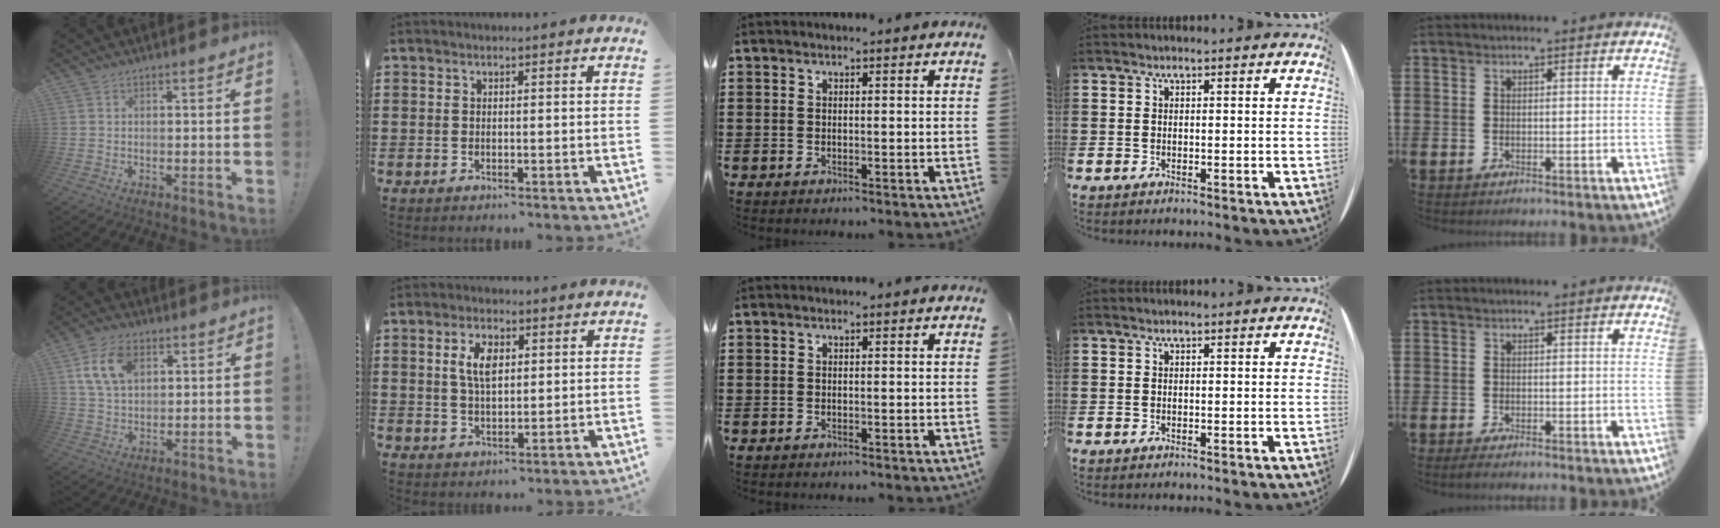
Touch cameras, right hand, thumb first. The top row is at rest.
{"thumb": {"total": 11.3, "force": [4.2, 7.3, 7.5], "torque": [-0.142, 0.001, 0.080]}, "index": {"total": 5.0, "force": [1.7, 2.3, 4.1], "torque": [-0.079, 0.009, 0.027]}, "little": {"total": 0.8, "force": [-0.5, 0.1, 0.6], "torque": [-0.011, -0.002, -0.010]}}